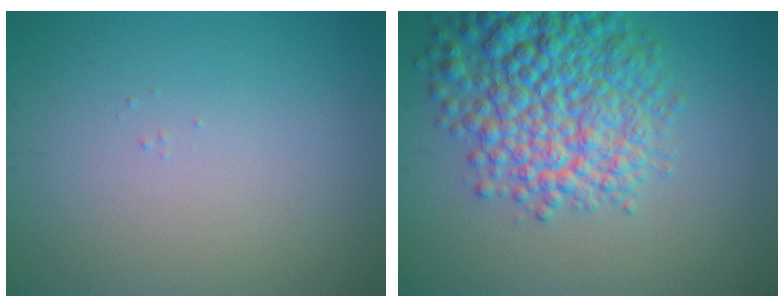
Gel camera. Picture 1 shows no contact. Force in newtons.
{"total": 9.2, "press": 9.2, "slide": 0.5}